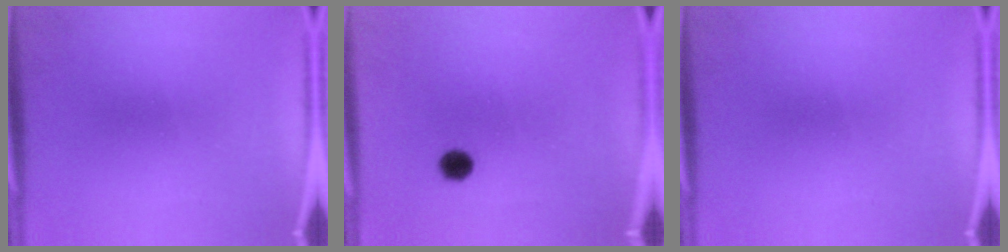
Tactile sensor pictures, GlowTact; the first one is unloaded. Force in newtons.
{"total": 2.5}
{"total": 0.0}